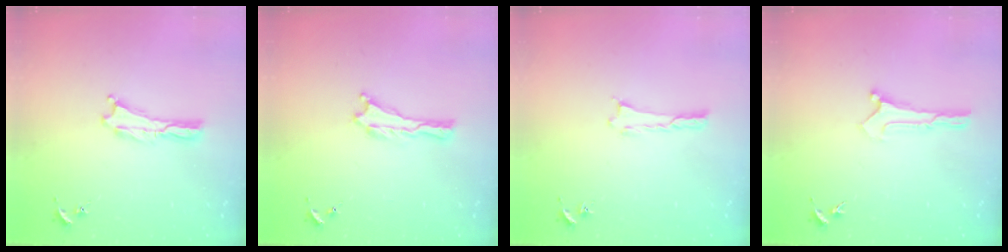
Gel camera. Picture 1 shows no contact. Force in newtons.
{"total": 0.0}
{"total": 0.0}
{"total": 0.0}